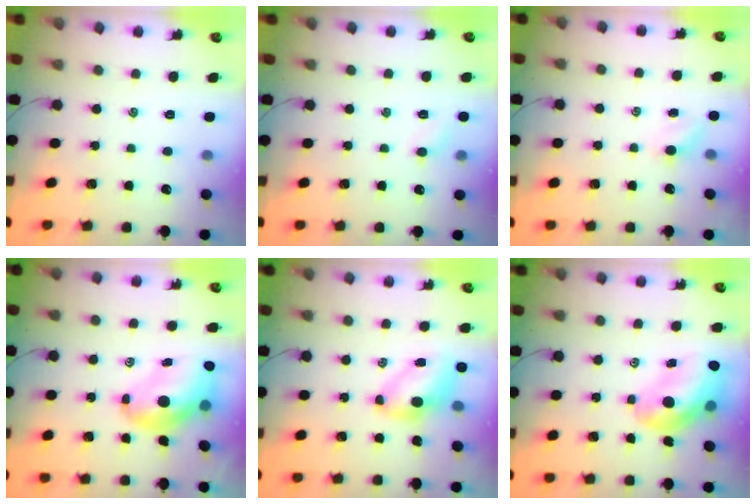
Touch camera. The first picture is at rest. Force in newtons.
{"total": 4.4, "press": 4.1, "slide": 1.4}
{"total": 2.2, "press": 2.1, "slide": 0.8}
{"total": 9.8, "press": 9.4, "slide": 3.0}
{"total": 6.9, "press": 6.8, "slide": 0.9}
{"total": 12.4, "press": 11.8, "slide": 3.9}